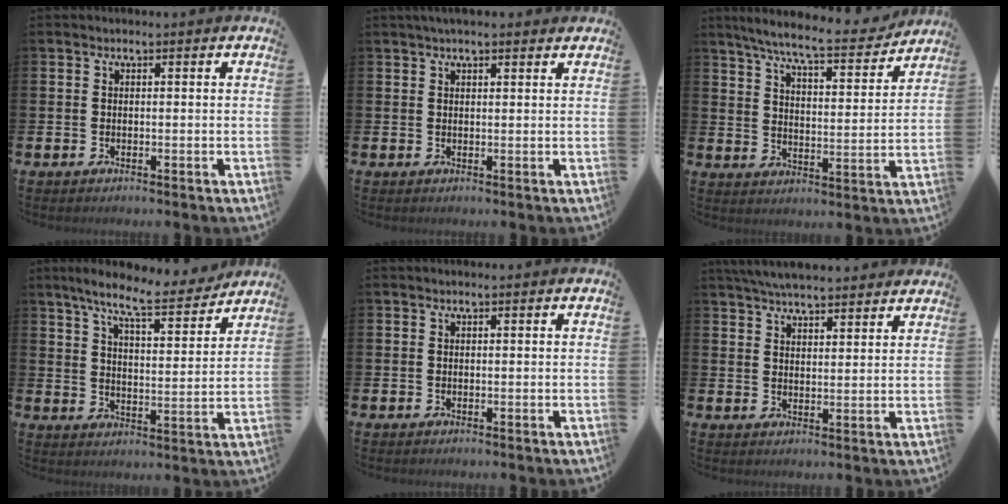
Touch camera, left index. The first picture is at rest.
{"total": 2.2, "force": [1.9, 0.3, 0.9], "torque": [-0.020, 0.003, 0.034]}
{"total": 8.2, "force": [7.4, 0.7, 3.4], "torque": [-0.090, -0.045, 0.125]}
{"total": 8.0, "force": [7.3, 1.0, 3.3], "torque": [-0.077, -0.038, 0.125]}
{"total": 0.0}
{"total": 5.7, "force": [5.6, 0.6, 1.2], "torque": [-0.031, -0.024, 0.100]}